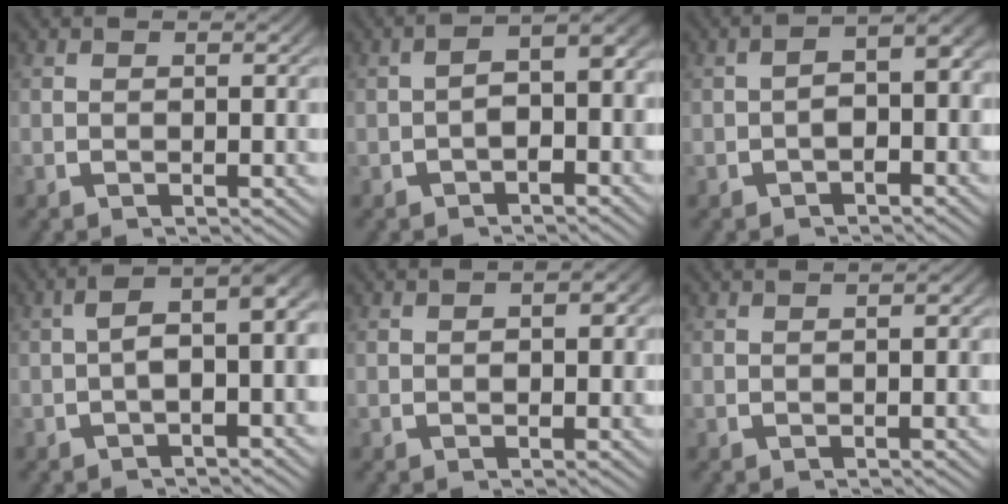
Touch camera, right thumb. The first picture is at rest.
{"total": 4.9, "force": [0.0, 2.9, 4.0], "torque": [-0.048, 0.007, -0.001]}
{"total": 4.2, "force": [-0.1, 2.4, 3.4], "torque": [-0.041, 0.005, -0.001]}
{"total": 6.9, "force": [0.8, 3.6, 5.8], "torque": [-0.078, 0.013, 0.003]}
{"total": 1.7, "force": [0.1, 1.1, 1.2], "torque": [-0.018, -0.012, 0.006]}
{"total": 0.8, "force": [0.3, 0.2, 0.7], "torque": [-0.009, 0.002, 0.006]}